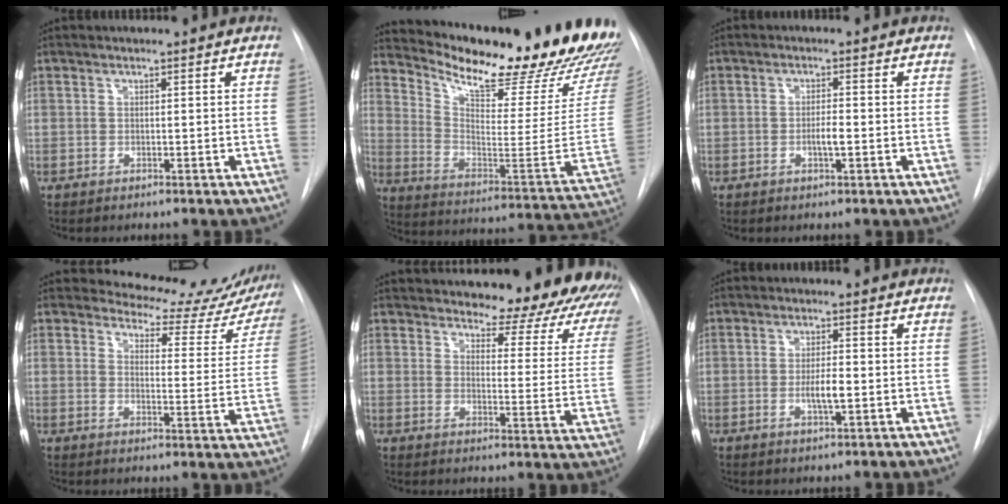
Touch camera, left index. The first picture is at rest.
{"total": 28.1, "force": [24.5, 4.9, 13.0], "torque": [-0.211, -0.101, 0.323]}
{"total": 2.4, "force": [-1.1, 0.4, 2.1], "torque": [-0.038, -0.004, -0.018]}
{"total": 15.5, "force": [14.9, 4.2, 1.5], "torque": [0.015, -0.078, 0.146]}
{"total": 19.2, "force": [16.9, 4.8, 7.8], "torque": [-0.086, -0.073, 0.190]}
{"total": 3.6, "force": [-1.1, 0.7, 3.4], "torque": [-0.062, -0.007, -0.017]}